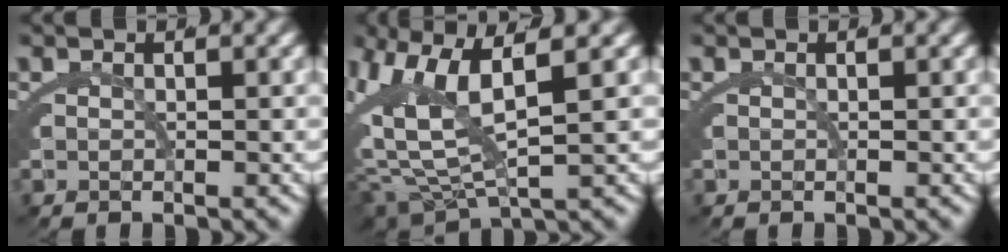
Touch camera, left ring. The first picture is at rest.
{"total": 8.8, "force": [1.5, 4.9, 7.2], "torque": [-0.154, -0.004, 0.034]}
{"total": 0.0}